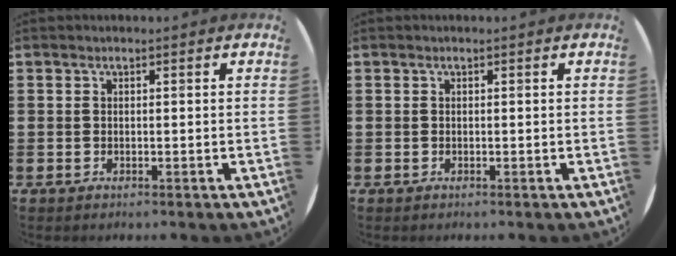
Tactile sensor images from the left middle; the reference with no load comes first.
{"total": 0.0}